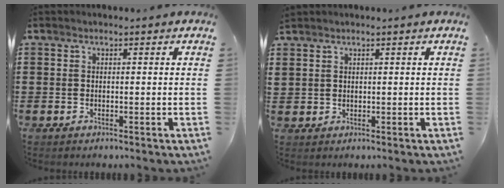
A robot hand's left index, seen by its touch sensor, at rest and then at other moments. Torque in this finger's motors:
{"motor_torque": [0.43, -0.27, 0.57, 0.17]}